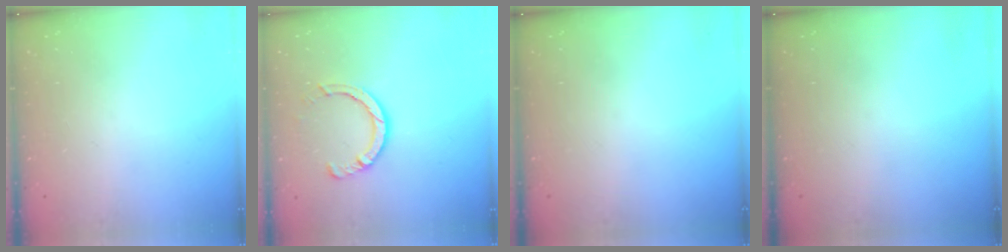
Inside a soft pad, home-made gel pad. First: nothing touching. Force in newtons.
{"total": 6.4, "press": 6.4, "slide": 0.7}
{"total": 0.0}
{"total": 0.0}